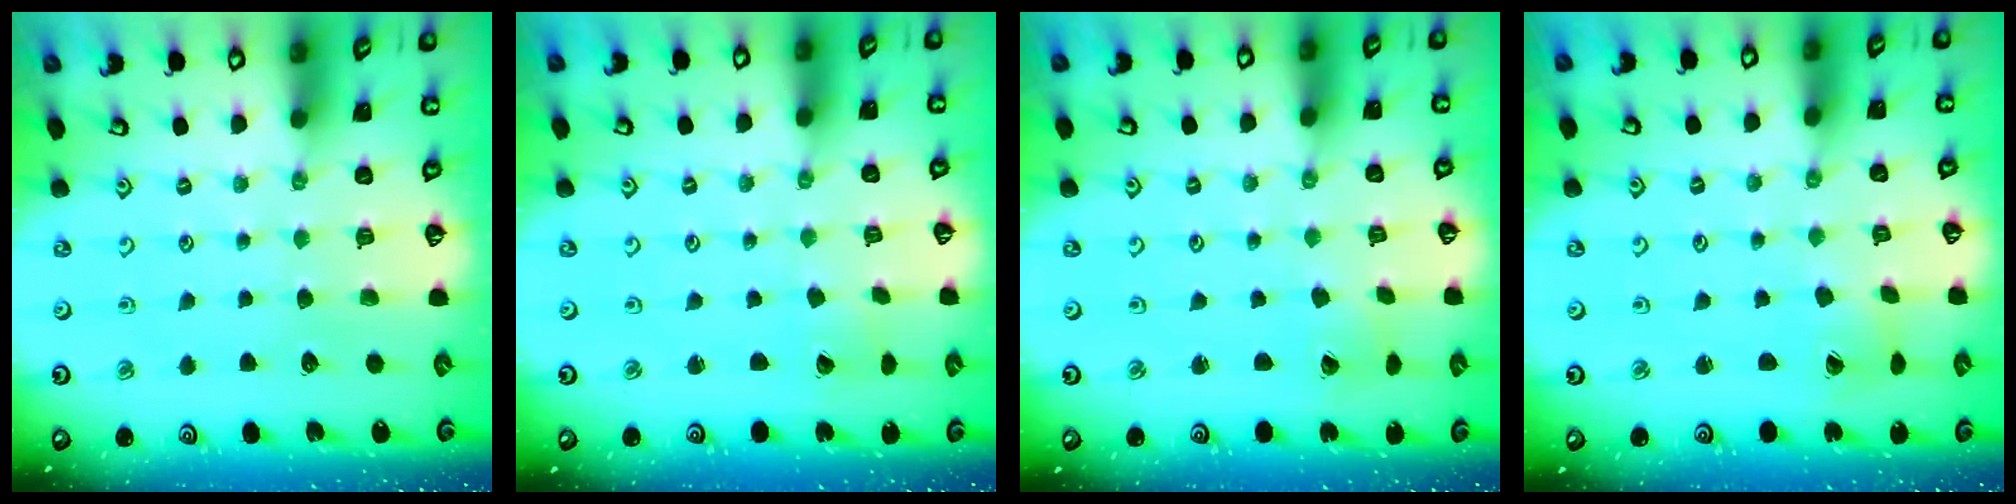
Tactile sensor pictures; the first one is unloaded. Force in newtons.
{"total": 1.1, "press": 1.1, "slide": 0.1}
{"total": 1.8, "press": 1.8, "slide": 0.1}
{"total": 1.6, "press": 1.6, "slide": 0.3}